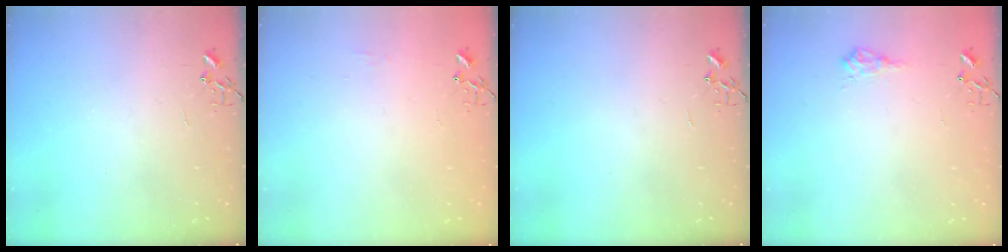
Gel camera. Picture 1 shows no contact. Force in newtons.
{"total": 4.6, "press": 4.6, "slide": 0.7}
{"total": 0.0}
{"total": 8.5, "press": 8.5, "slide": 0.8}